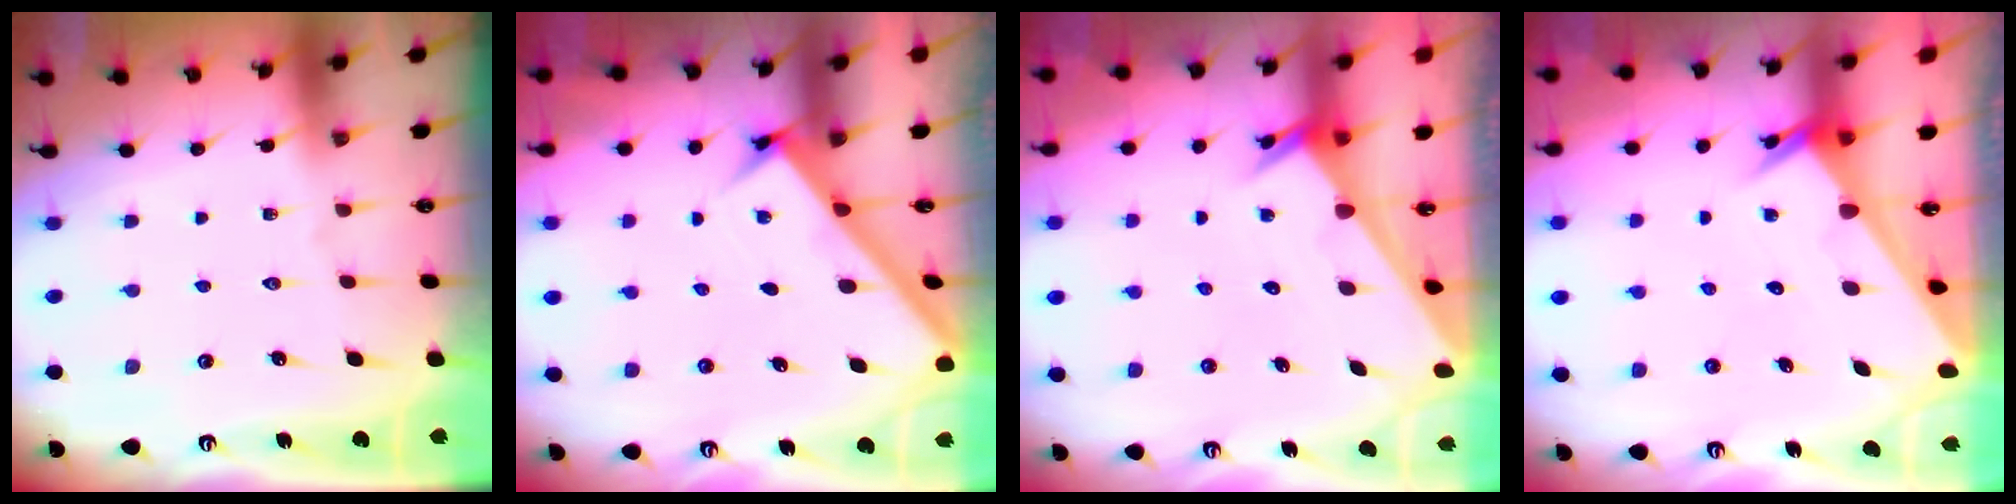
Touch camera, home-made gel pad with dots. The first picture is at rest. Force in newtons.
{"total": 2.4, "press": 2.4, "slide": 0.3}
{"total": 2.0, "press": 2.0, "slide": 0.1}
{"total": 2.1, "press": 2.1, "slide": 0.1}